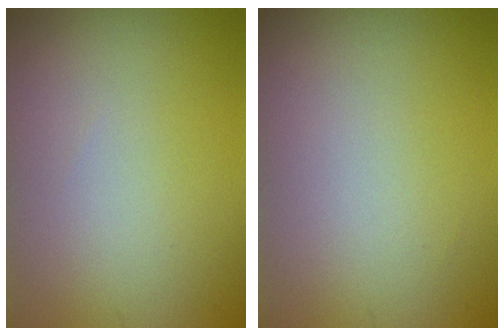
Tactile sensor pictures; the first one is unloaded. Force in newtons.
{"total": 0.0}